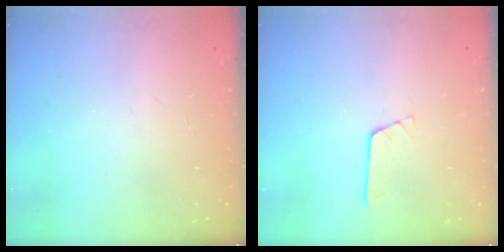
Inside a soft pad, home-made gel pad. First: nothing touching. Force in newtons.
{"total": 2.4, "press": 2.4, "slide": 0.2}